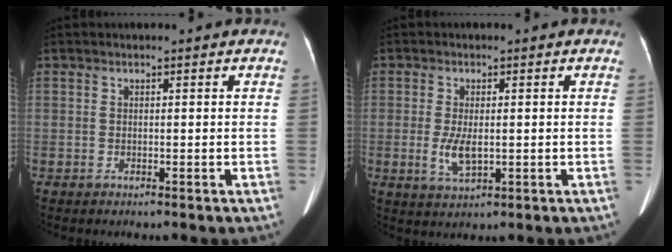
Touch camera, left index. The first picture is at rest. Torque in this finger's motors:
{"motor_torque": [0.58, 0.01, 0.26, 0.13]}